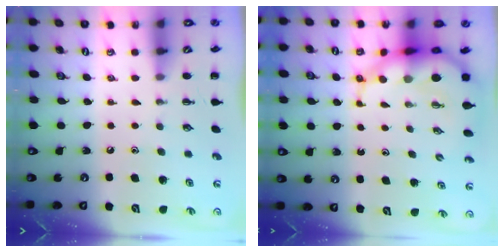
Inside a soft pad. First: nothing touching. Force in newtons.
{"total": 8.8, "press": 8.4, "slide": 2.7}